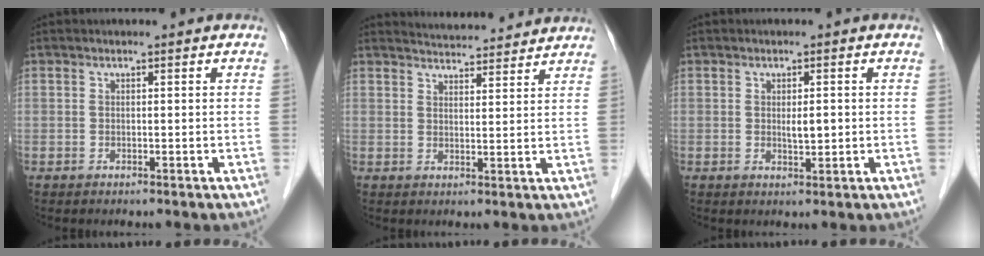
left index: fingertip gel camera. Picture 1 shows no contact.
{"total": 9.3, "force": [9.1, 1.0, 1.9], "torque": [-0.030, 0.015, 0.117]}
{"total": 1.9, "force": [0.1, 0.6, 1.8], "torque": [-0.032, -0.002, 0.005]}